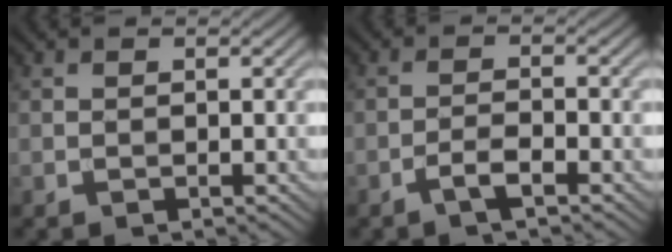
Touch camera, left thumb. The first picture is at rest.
{"total": 2.6, "force": [-1.8, 0.5, 1.9], "torque": [-0.038, 0.005, -0.038]}